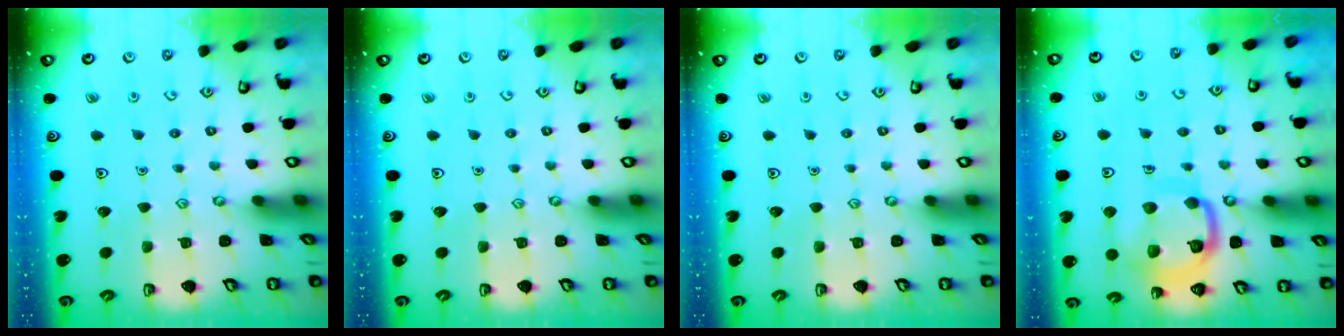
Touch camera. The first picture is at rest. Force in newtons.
{"total": 0.0}
{"total": 0.0}
{"total": 14.6, "press": 14.5, "slide": 1.4}